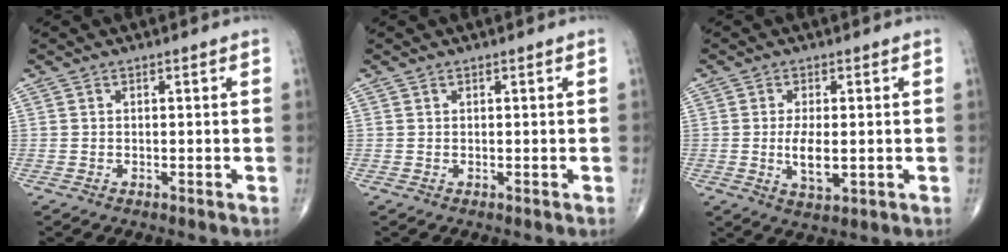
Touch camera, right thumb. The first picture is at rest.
{"total": 0.0}
{"total": 5.5, "force": [-0.5, 2.3, 4.9], "torque": [-0.096, -0.012, -0.007]}